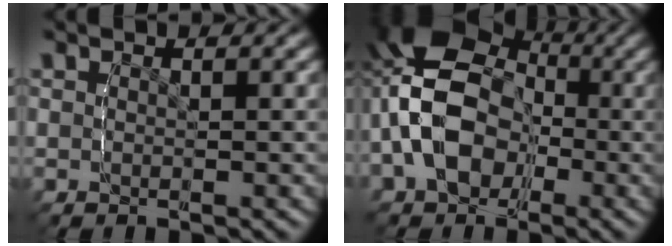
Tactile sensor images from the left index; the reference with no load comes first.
{"total": 11.9, "force": [-1.0, 11.2, 4.1], "torque": [-0.142, -0.038, -0.026]}